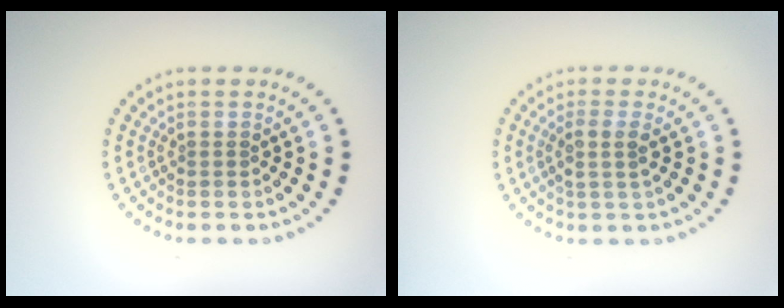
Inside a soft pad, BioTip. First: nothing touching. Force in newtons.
{"total": 2.0, "press": 1.8, "slide": 1.0}